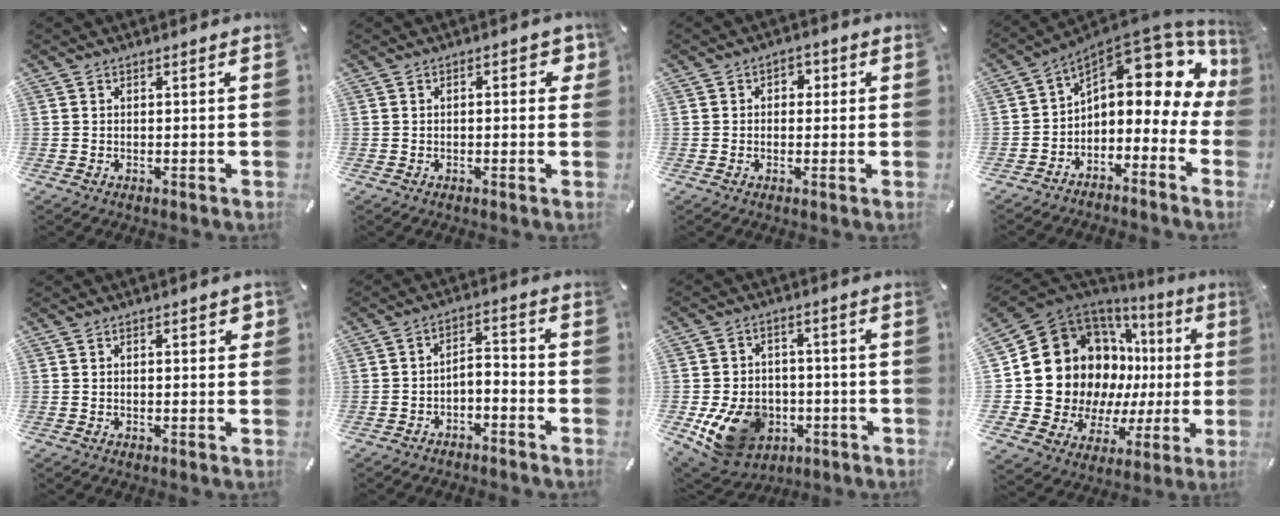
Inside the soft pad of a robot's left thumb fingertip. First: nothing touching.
{"total": 3.2, "force": [0.2, 1.5, 2.7], "torque": [-0.038, 0.002, -0.001]}
{"total": 2.7, "force": [-0.4, 2.2, 1.5], "torque": [-0.016, 0.005, -0.016]}
{"total": 12.2, "force": [6.8, 6.1, 8.1], "torque": [-0.109, -0.062, 0.108]}
{"total": 1.9, "force": [0.3, 0.7, 1.7], "torque": [-0.018, -0.002, 0.000]}
{"total": 4.3, "force": [-3.7, 1.7, 1.6], "torque": [-0.026, 0.016, -0.072]}
{"total": 14.2, "force": [-4.7, 11.0, 7.6], "torque": [-0.159, 0.025, -0.075]}
{"total": 23.1, "force": [3.7, 18.1, 13.9], "torque": [-0.251, -0.052, 0.105]}